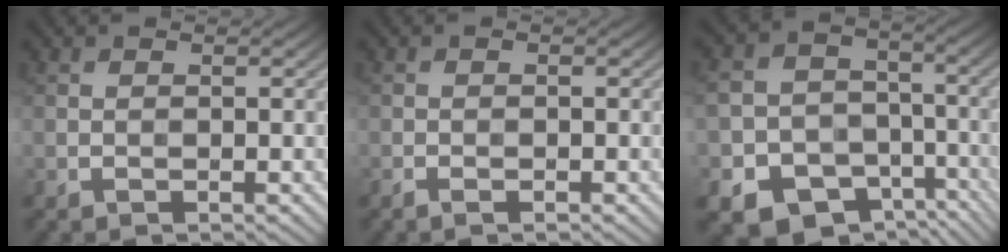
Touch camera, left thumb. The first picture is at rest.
{"total": 1.2, "force": [-0.9, 0.4, 0.8], "torque": [-0.014, -0.001, -0.016]}
{"total": 13.2, "force": [-7.1, 10.1, 4.6], "torque": [-0.101, -0.040, -0.120]}